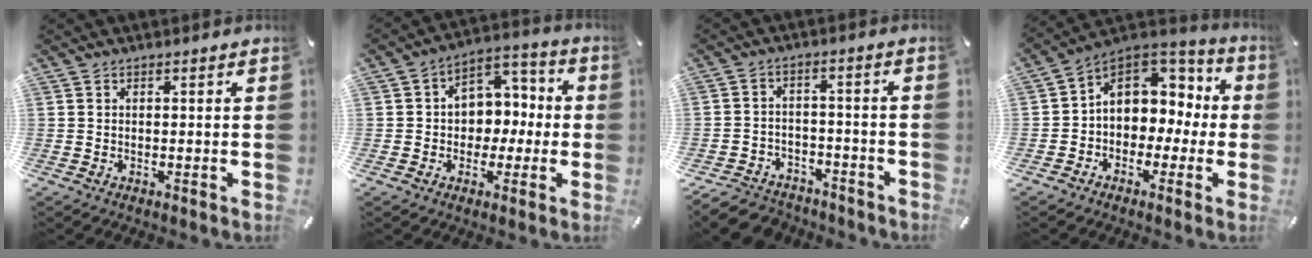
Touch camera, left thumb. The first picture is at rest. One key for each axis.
{"total": 8.4, "fx": -1.0, "fy": 7.8, "fz": 3.0, "tx": -0.033, "ty": 0.012, "tz": -0.019}
{"total": 5.6, "fx": -4.2, "fy": 3.3, "fz": 1.6, "tx": -0.032, "ty": 0.017, "tz": -0.081}
{"total": 9.7, "fx": 2.2, "fy": 8.3, "fz": 4.4, "tx": -0.076, "ty": -0.010, "tz": 0.049}